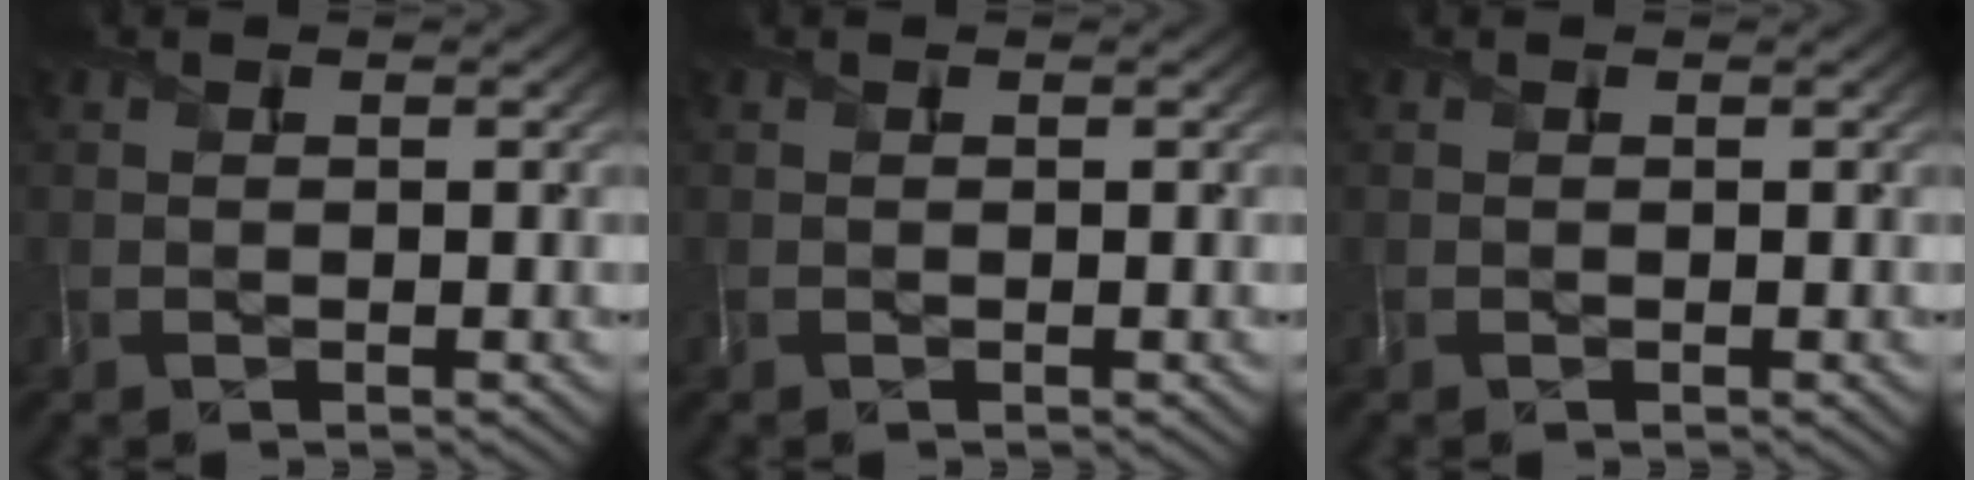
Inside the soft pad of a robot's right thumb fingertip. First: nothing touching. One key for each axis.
{"total": 0.0}
{"total": 0.0}